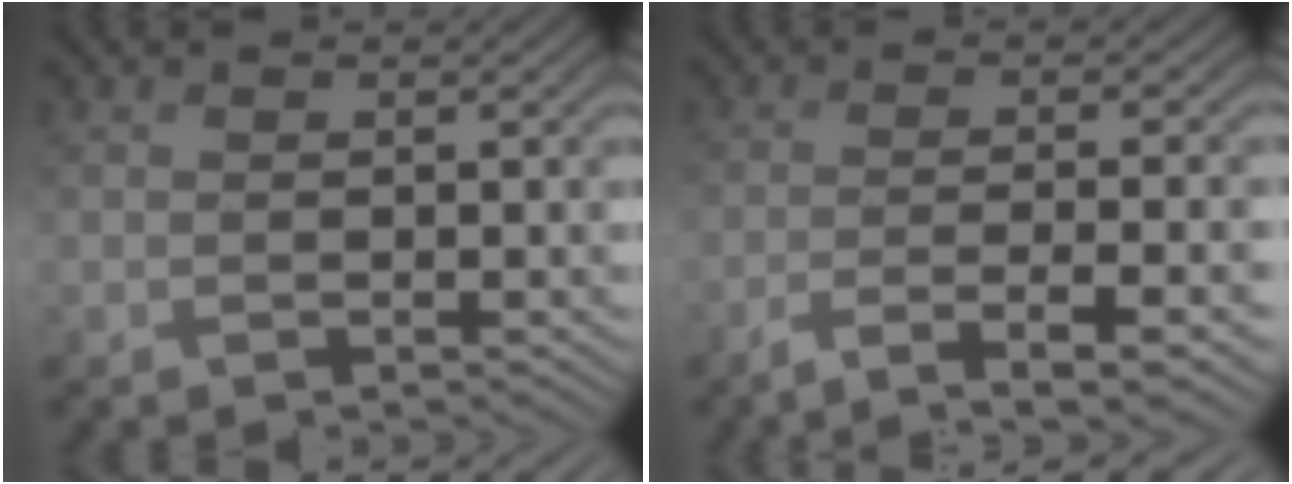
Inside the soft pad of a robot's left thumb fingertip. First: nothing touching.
{"total": 7.9, "force": [-5.0, 1.0, 6.0], "torque": [-0.077, 0.007, -0.090]}